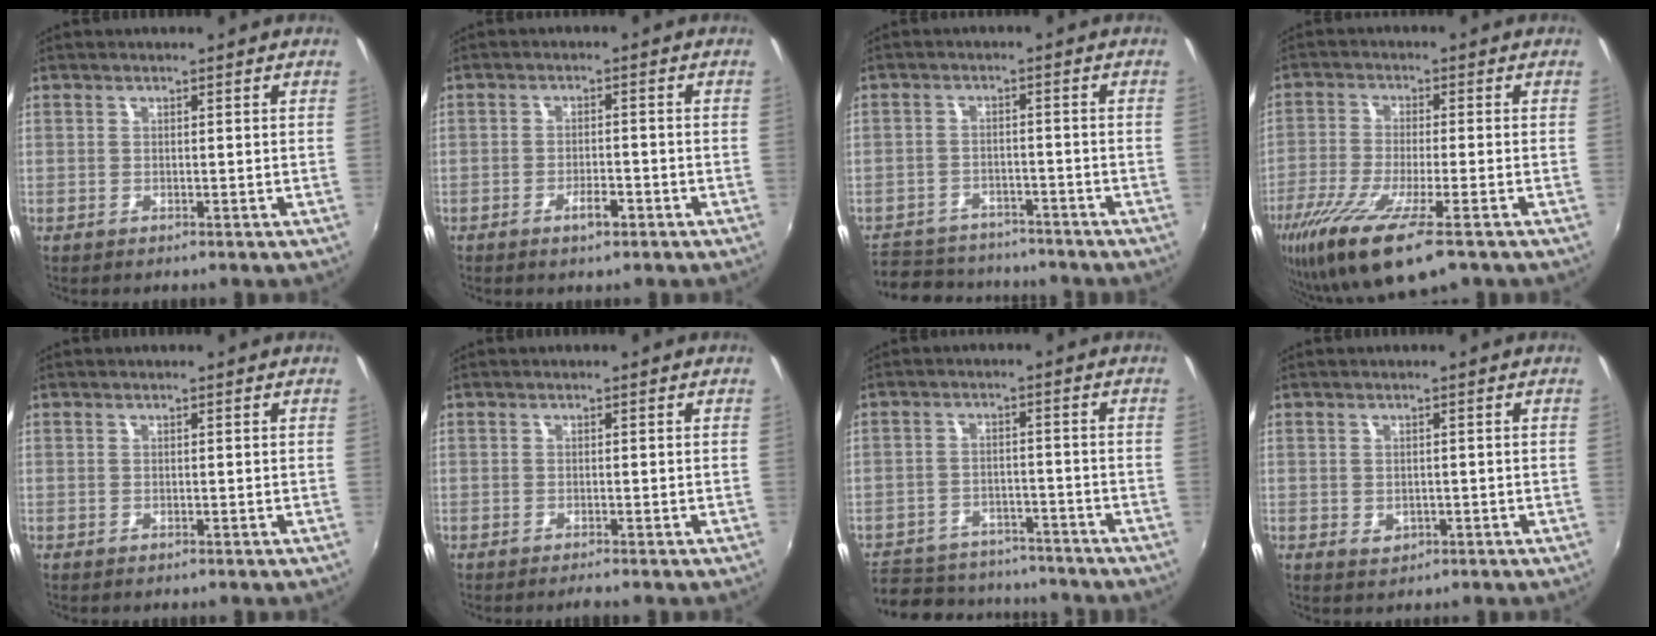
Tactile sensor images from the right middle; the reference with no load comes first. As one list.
[{"total": 3.0, "force": [-1.9, 1.0, 2.1], "torque": [-0.043, 0.000, -0.030]}, {"total": 12.6, "force": [-10.5, 5.7, 3.7], "torque": [-0.104, 0.014, -0.152]}, {"total": 15.4, "force": [-9.2, 2.7, 12.0], "torque": [-0.246, -0.060, -0.167]}, {"total": 0.0}, {"total": 0.8, "force": [-0.7, -0.2, 0.3], "torque": [-0.002, -0.005, -0.015]}, {"total": 17.1, "force": [-13.9, 8.0, 6.1], "torque": [-0.153, 0.014, -0.185]}, {"total": 1.9, "force": [-0.3, 1.6, 1.0], "torque": [-0.016, -0.001, -0.002]}]